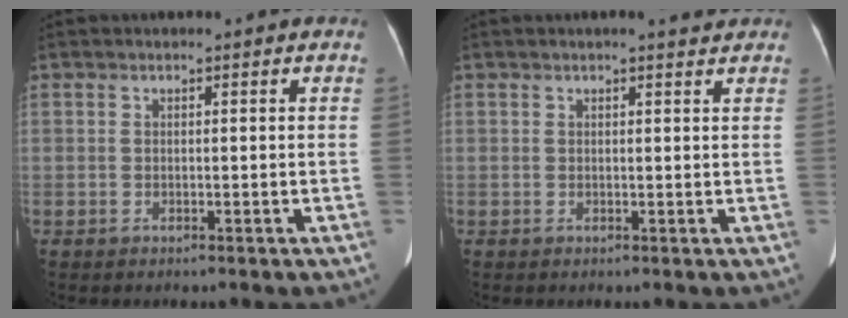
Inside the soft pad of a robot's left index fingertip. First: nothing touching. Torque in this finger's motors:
{"motor_torque": [0.20, -0.25, 0.00, -0.01]}